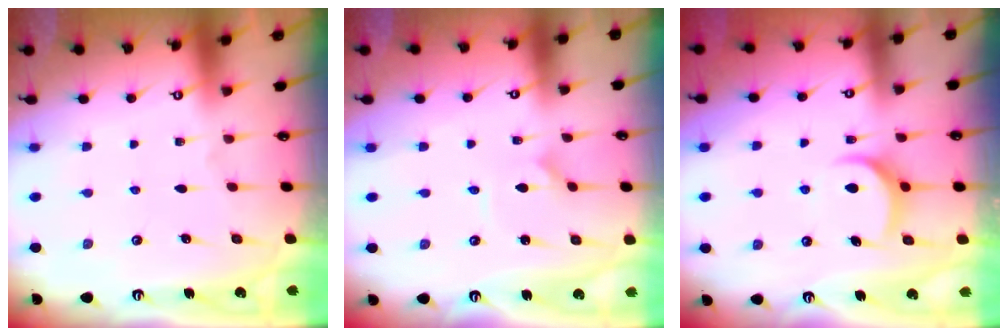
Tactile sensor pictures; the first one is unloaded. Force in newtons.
{"total": 2.1, "press": 2.1, "slide": 0.2}
{"total": 7.7, "press": 7.7, "slide": 0.7}